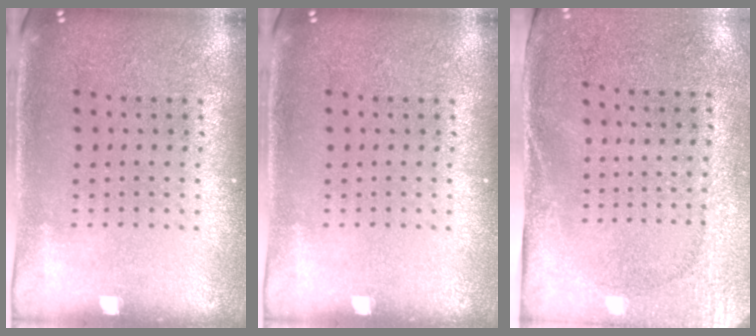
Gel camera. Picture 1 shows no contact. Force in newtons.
{"total": 0.0}
{"total": 2.7, "press": 2.2, "slide": 1.6}